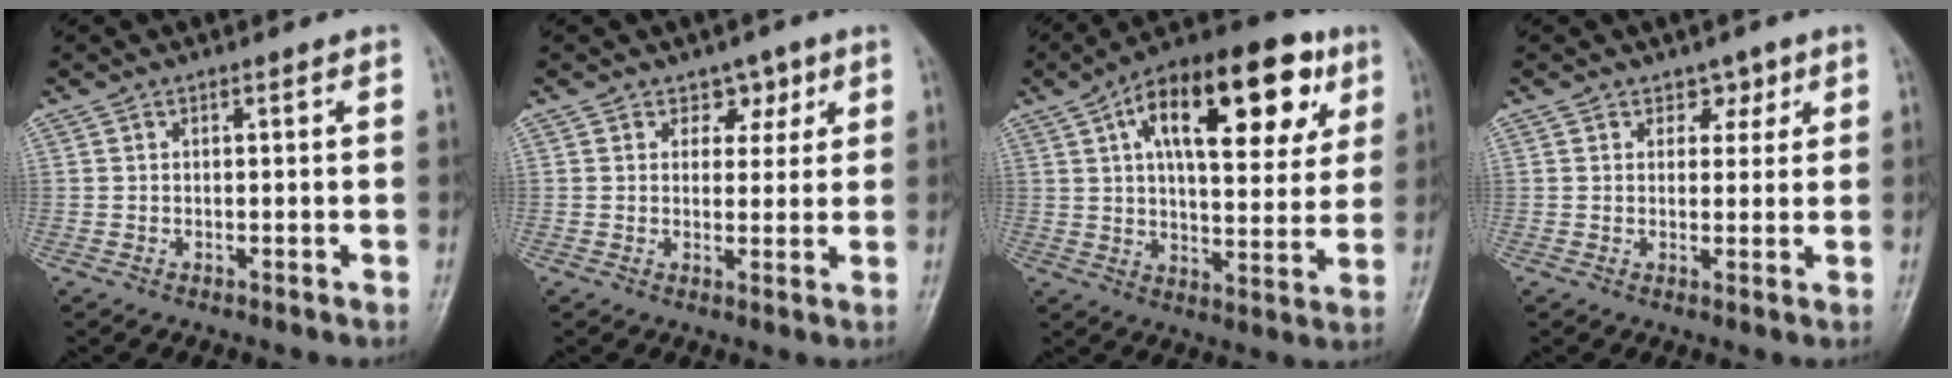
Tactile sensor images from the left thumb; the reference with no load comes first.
{"total": 3.7, "force": [2.1, 2.8, 1.3], "torque": [0.015, -0.009, 0.027]}
{"total": 23.0, "force": [9.2, 10.3, 18.3], "torque": [-0.244, 0.003, 0.136]}
{"total": 2.9, "force": [1.7, 2.2, 0.9], "torque": [0.015, -0.007, 0.019]}